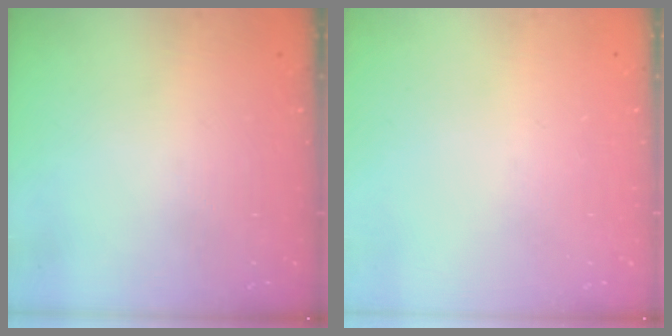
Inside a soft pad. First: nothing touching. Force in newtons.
{"total": 0.0}